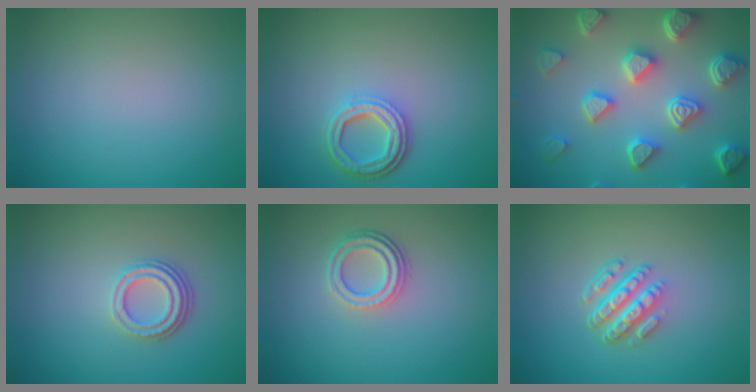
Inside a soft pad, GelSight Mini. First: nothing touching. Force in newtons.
{"total": 3.8, "press": 2.9, "slide": 2.4}
{"total": 7.1, "press": 5.7, "slide": 4.1}
{"total": 3.1, "press": 2.2, "slide": 2.2}
{"total": 3.2, "press": 2.3, "slide": 2.2}
{"total": 4.6, "press": 3.2, "slide": 3.3}